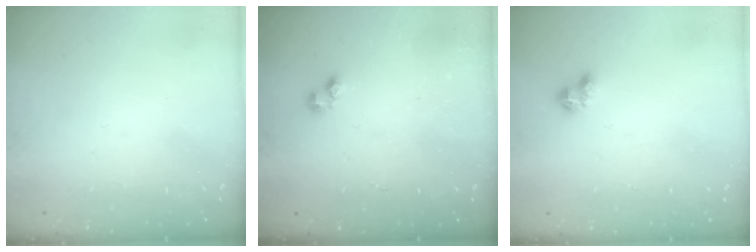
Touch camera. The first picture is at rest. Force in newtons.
{"total": 2.3, "press": 2.2, "slide": 0.3}
{"total": 3.3, "press": 3.3, "slide": 0.4}